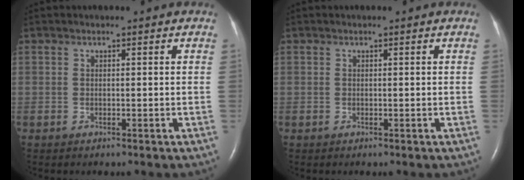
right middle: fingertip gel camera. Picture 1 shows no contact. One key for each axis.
{"total": 0.0}